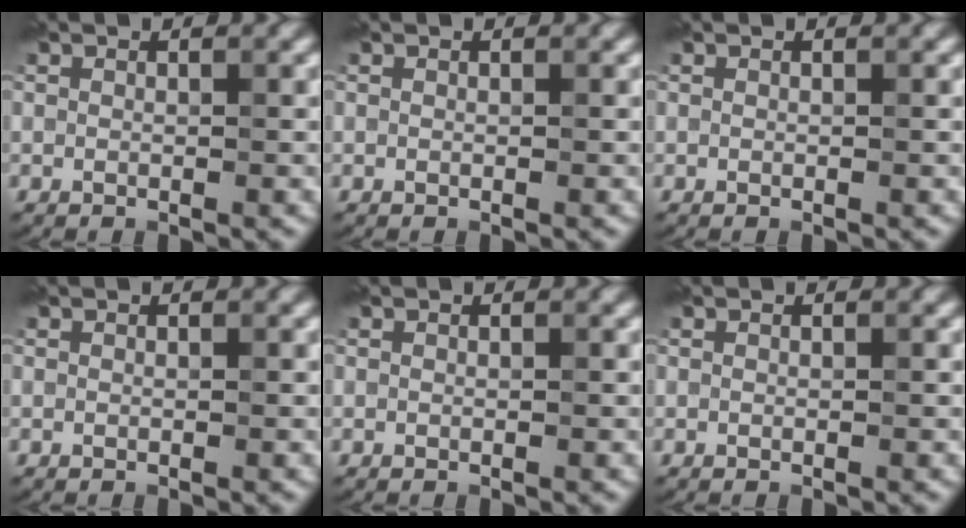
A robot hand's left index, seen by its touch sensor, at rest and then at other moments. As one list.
[{"total": 0.0}, {"total": 0.0}, {"total": 0.0}, {"total": 0.0}, {"total": 0.0}]